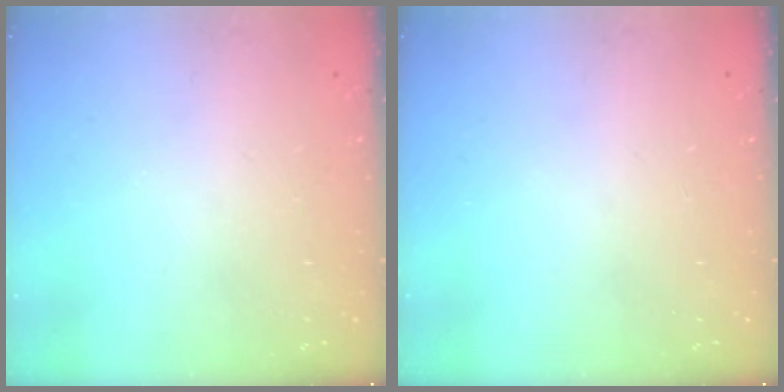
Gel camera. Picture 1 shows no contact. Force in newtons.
{"total": 0.0}